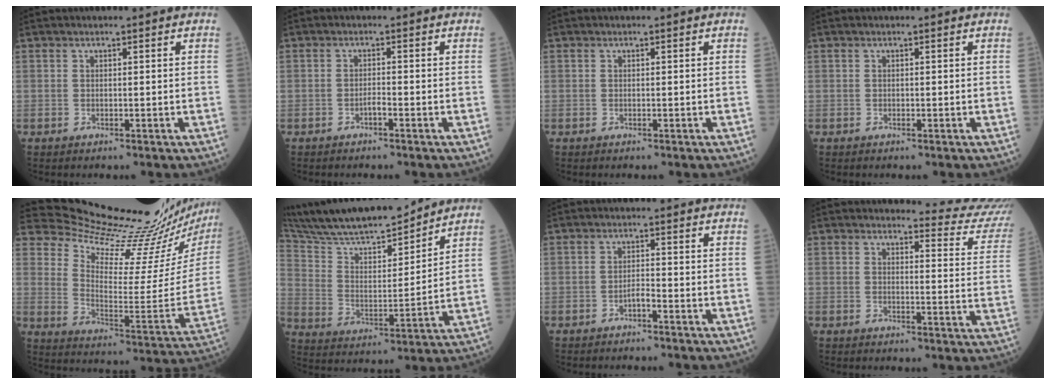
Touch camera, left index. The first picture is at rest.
{"total": 1.1, "force": [-1.0, 0.0, 0.6], "torque": [-0.011, -0.002, -0.019]}
{"total": 0.0}
{"total": 0.0}
{"total": 22.6, "force": [21.7, 0.2, 6.1], "torque": [-0.119, -0.132, 0.295]}
{"total": 20.0, "force": [18.0, 2.7, 8.3], "torque": [-0.161, 0.010, 0.305]}
{"total": 1.5, "force": [-1.3, 0.1, 0.8], "torque": [-0.013, -0.001, -0.025]}
{"total": 11.4, "force": [11.4, 0.1, 0.1], "torque": [0.020, -0.098, 0.094]}